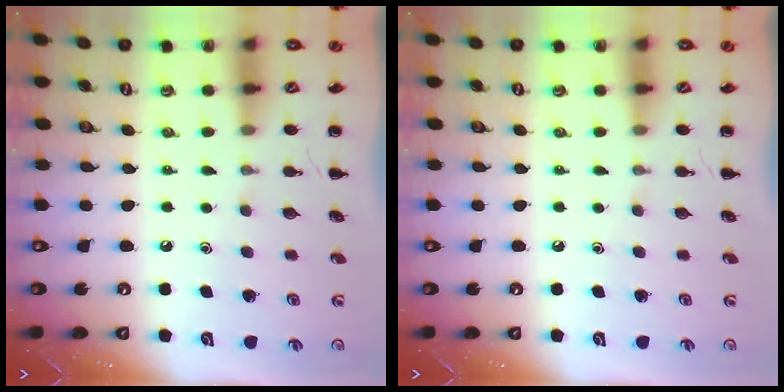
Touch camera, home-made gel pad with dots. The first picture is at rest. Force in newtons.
{"total": 0.0}